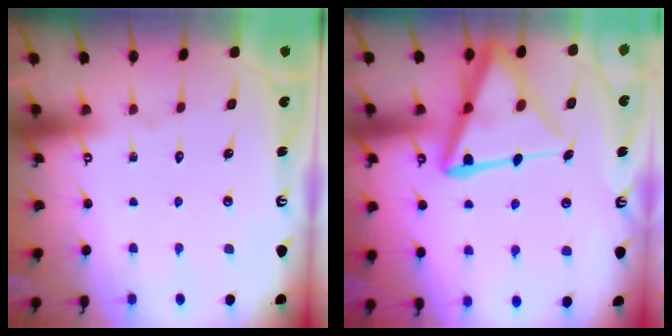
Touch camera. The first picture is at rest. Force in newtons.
{"total": 16.5, "press": 16.4, "slide": 1.8}